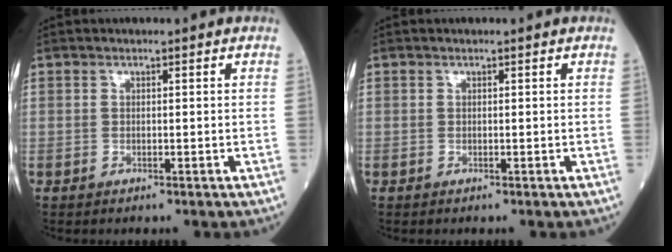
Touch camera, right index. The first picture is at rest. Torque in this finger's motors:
{"motor_torque": [0.02, 0.01, 0.00, 0.00]}